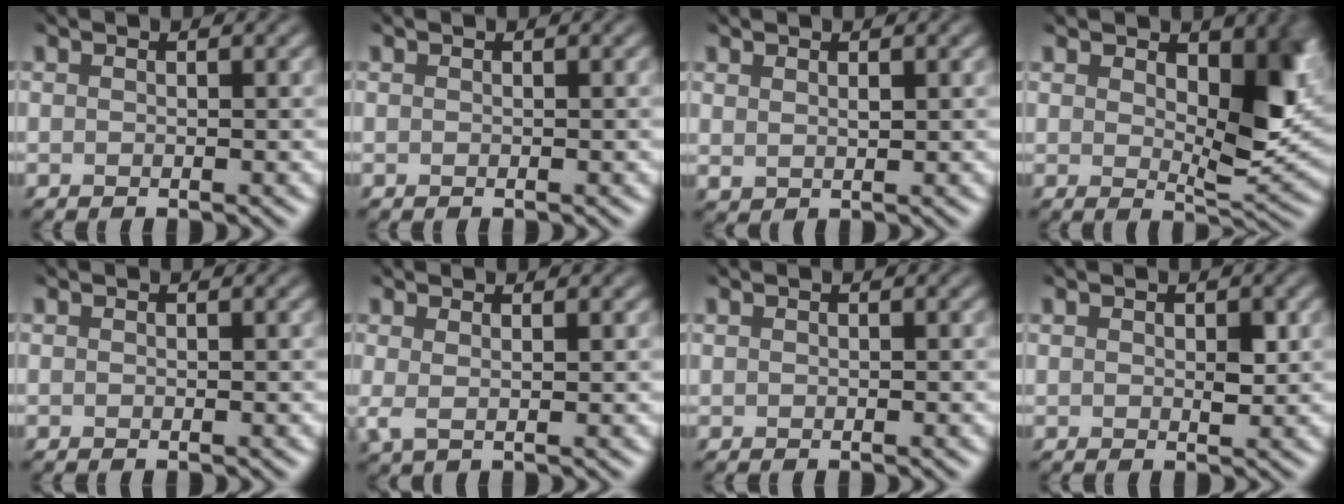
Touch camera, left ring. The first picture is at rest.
{"total": 0.0}
{"total": 0.7, "force": [0.6, 0.2, 0.3], "torque": [-0.004, -0.002, 0.016]}
{"total": 7.2, "force": [2.5, 3.7, 5.7], "torque": [-0.078, -0.010, 0.044]}
{"total": 0.0}
{"total": 1.8, "force": [0.8, 0.6, 1.5], "torque": [-0.024, 0.002, 0.017]}
{"total": 0.0}
{"total": 1.6, "force": [0.3, 0.9, 1.3], "torque": [-0.022, -0.005, 0.012]}